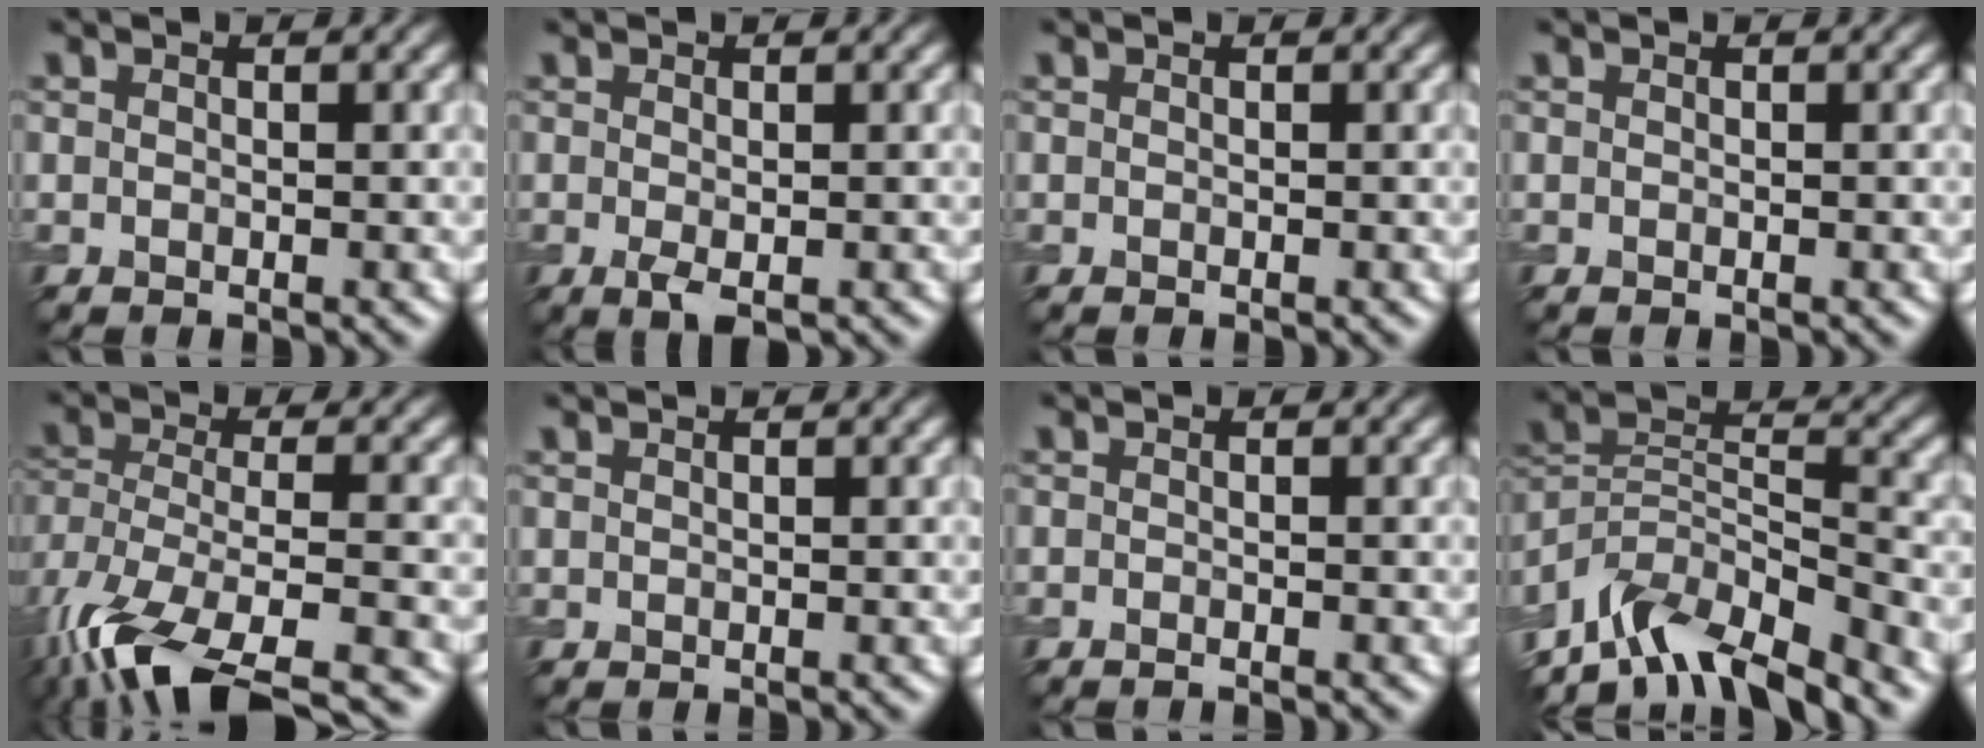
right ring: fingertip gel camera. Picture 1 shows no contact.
{"total": 1.4, "force": [-0.4, 0.3, 1.3], "torque": [-0.027, -0.008, -0.008]}
{"total": 0.0}
{"total": 0.0}
{"total": 12.3, "force": [-8.8, 4.4, 7.5], "torque": [-0.168, -0.039, -0.135]}
{"total": 0.0}
{"total": 0.8, "force": [-0.7, 0.1, 0.4], "torque": [-0.005, -0.006, -0.013]}
{"total": 10.5, "force": [-8.2, 3.3, 5.7], "torque": [-0.096, 0.011, -0.158]}